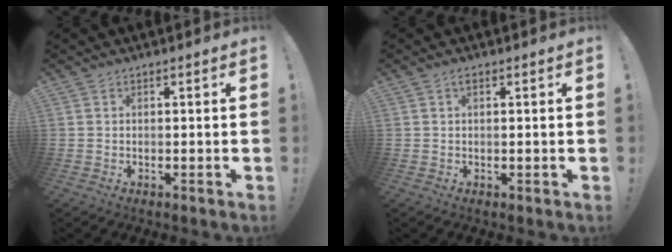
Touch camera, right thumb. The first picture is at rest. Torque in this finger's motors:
{"motor_torque": [-0.24, 0.42, 0.04, -0.07, -0.01]}